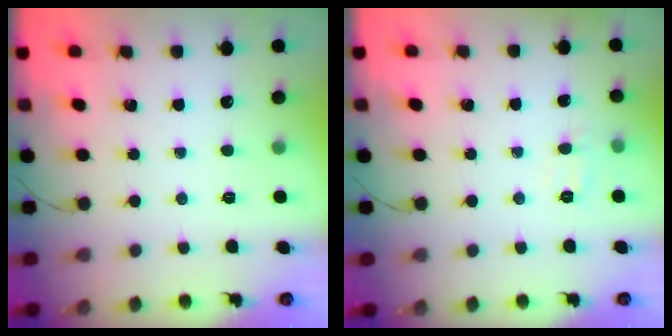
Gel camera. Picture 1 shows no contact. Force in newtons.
{"total": 6.0, "press": 5.8, "slide": 1.5}